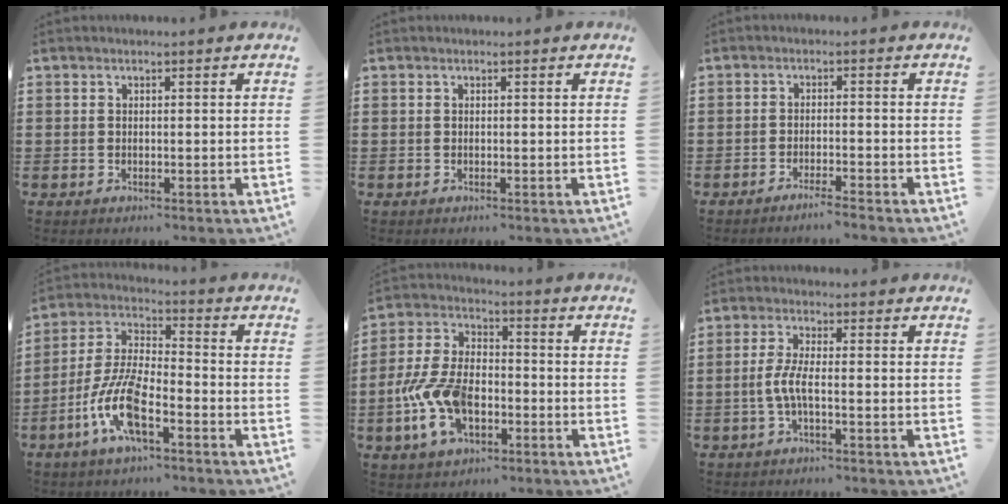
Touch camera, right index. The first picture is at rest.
{"total": 0.0}
{"total": 2.3, "force": [-2.1, -0.4, 0.8], "torque": [-0.014, 0.000, -0.041]}
{"total": 9.8, "force": [-4.6, 3.2, 8.0], "torque": [-0.193, -0.008, -0.092]}
{"total": 10.1, "force": [-3.3, 5.7, 7.7], "torque": [-0.194, -0.003, -0.064]}
{"total": 4.0, "force": [-1.1, 0.6, 3.8], "torque": [-0.097, -0.009, -0.032]}